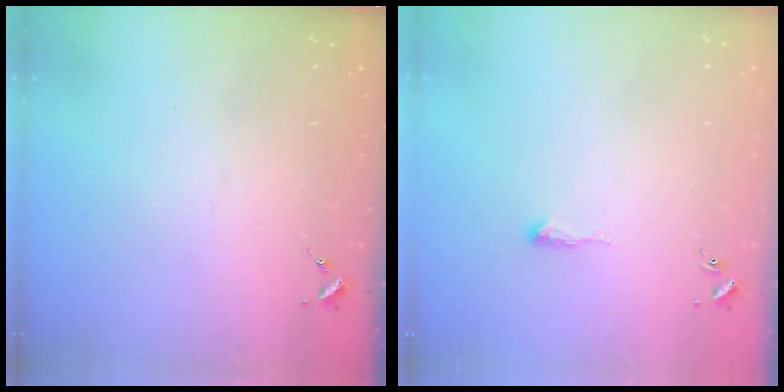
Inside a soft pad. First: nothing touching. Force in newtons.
{"total": 3.9, "press": 3.8, "slide": 0.7}